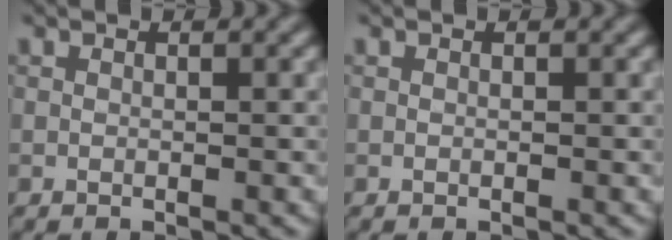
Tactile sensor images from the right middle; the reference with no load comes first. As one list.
[{"total": 0.0}]